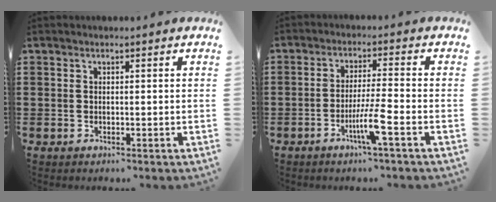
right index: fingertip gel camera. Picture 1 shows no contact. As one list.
[{"total": 5.8, "force": [-2.9, -0.4, 5.1], "torque": [-0.105, -0.019, -0.055]}]